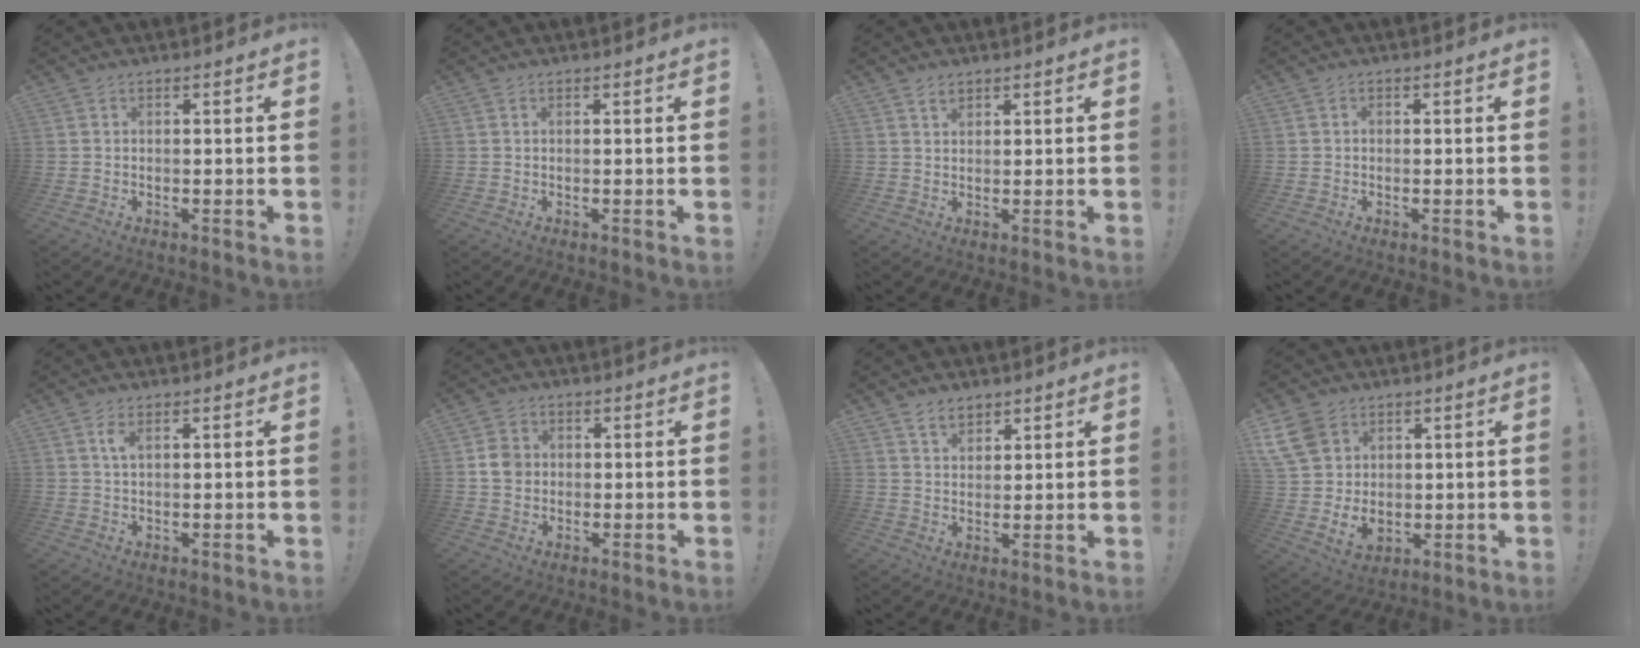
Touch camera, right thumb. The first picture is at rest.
{"total": 0.0}
{"total": 2.0, "force": [1.5, 1.0, 0.8], "torque": [-0.004, -0.009, 0.027]}
{"total": 0.6, "force": [-0.3, 0.5, 0.2], "torque": [-0.006, 0.003, -0.005]}
{"total": 2.4, "force": [1.0, 0.9, 2.1], "torque": [-0.039, 0.001, 0.015]}
{"total": 4.8, "force": [0.3, 4.3, 2.1], "torque": [-0.019, 0.004, 0.005]}
{"total": 4.9, "force": [3.7, 2.7, 1.6], "torque": [-0.025, -0.017, 0.069]}
{"total": 11.0, "force": [4.6, 8.8, 4.7], "torque": [-0.093, -0.034, 0.096]}